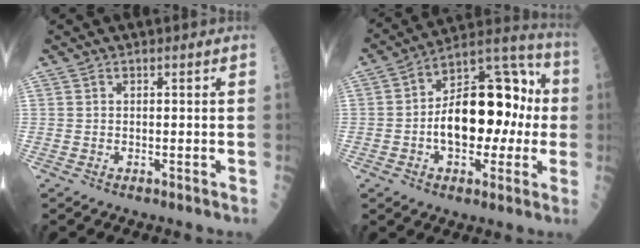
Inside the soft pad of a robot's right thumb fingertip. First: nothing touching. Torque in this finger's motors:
{"motor_torque": [1.78, 2.23, 1.27, 0.11, 0.11]}